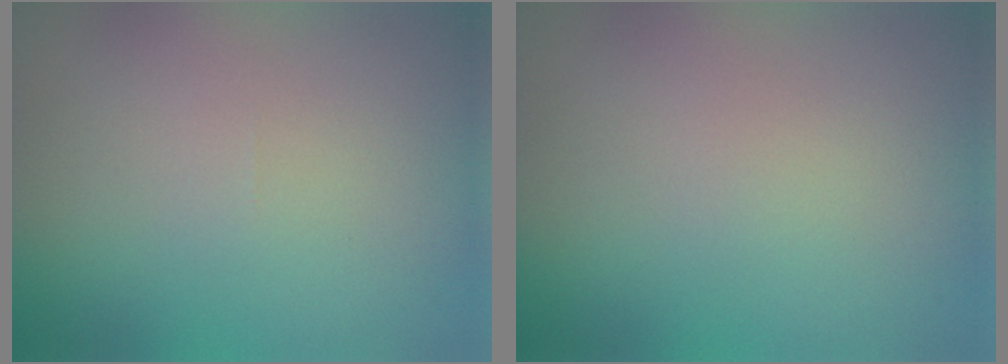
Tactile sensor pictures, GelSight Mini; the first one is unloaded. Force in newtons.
{"total": 0.0}